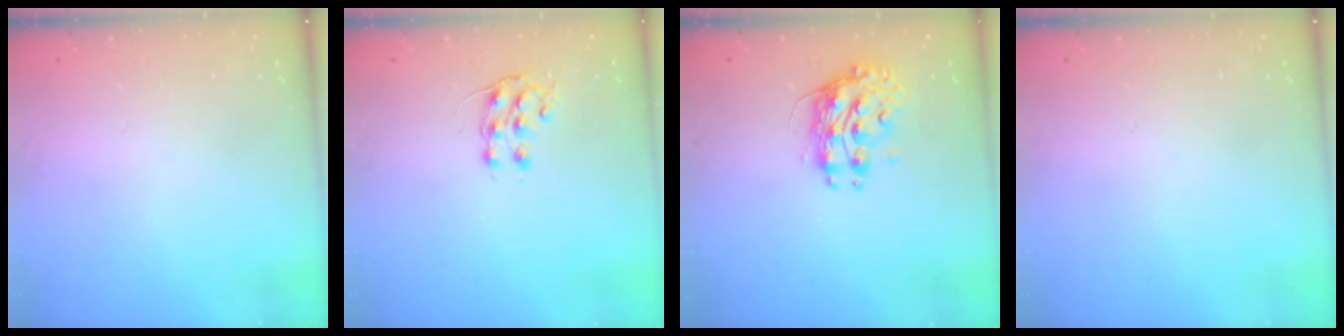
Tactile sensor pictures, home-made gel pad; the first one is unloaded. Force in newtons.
{"total": 6.4, "press": 6.4, "slide": 0.5}
{"total": 9.2, "press": 9.2, "slide": 0.9}
{"total": 0.0}